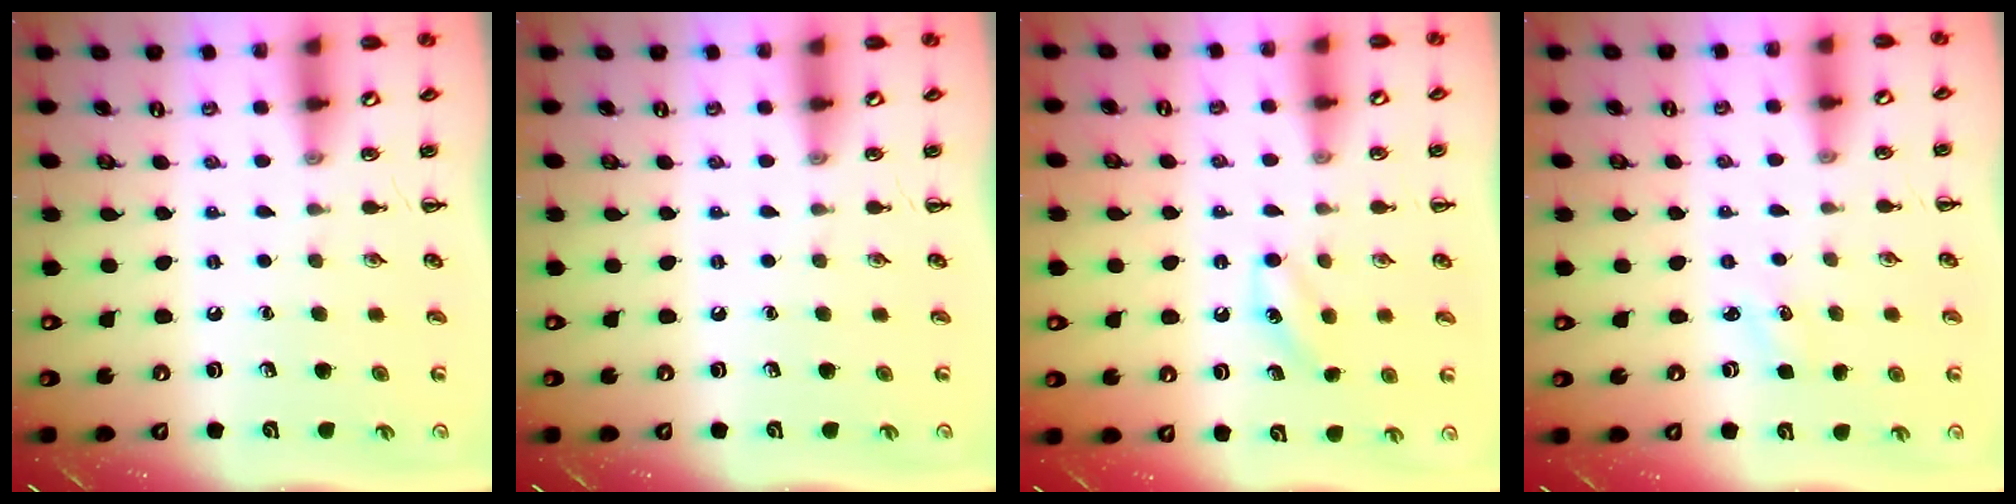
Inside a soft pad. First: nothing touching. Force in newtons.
{"total": 0.0}
{"total": 7.9, "press": 7.7, "slide": 1.9}
{"total": 1.8, "press": 1.7, "slide": 0.5}